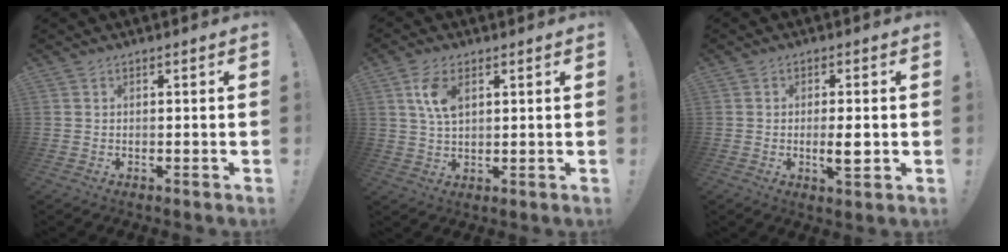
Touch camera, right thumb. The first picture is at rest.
{"total": 7.4, "force": [2.7, 3.9, 5.6], "torque": [-0.106, -0.003, 0.048]}
{"total": 5.4, "force": [-0.9, 1.1, 5.2], "torque": [-0.082, -0.009, -0.016]}